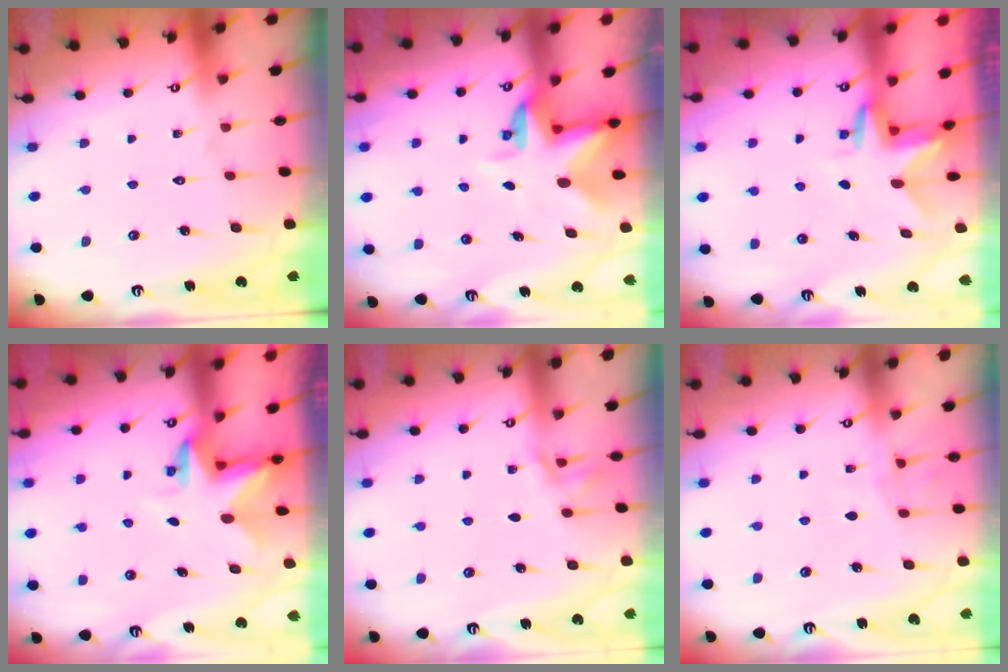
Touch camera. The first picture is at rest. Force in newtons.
{"total": 4.7, "press": 4.6, "slide": 0.6}
{"total": 3.0, "press": 3.0, "slide": 0.2}
{"total": 3.4, "press": 3.4, "slide": 0.2}
{"total": 1.4, "press": 1.4, "slide": 0.2}
{"total": 5.4, "press": 5.4, "slide": 0.6}